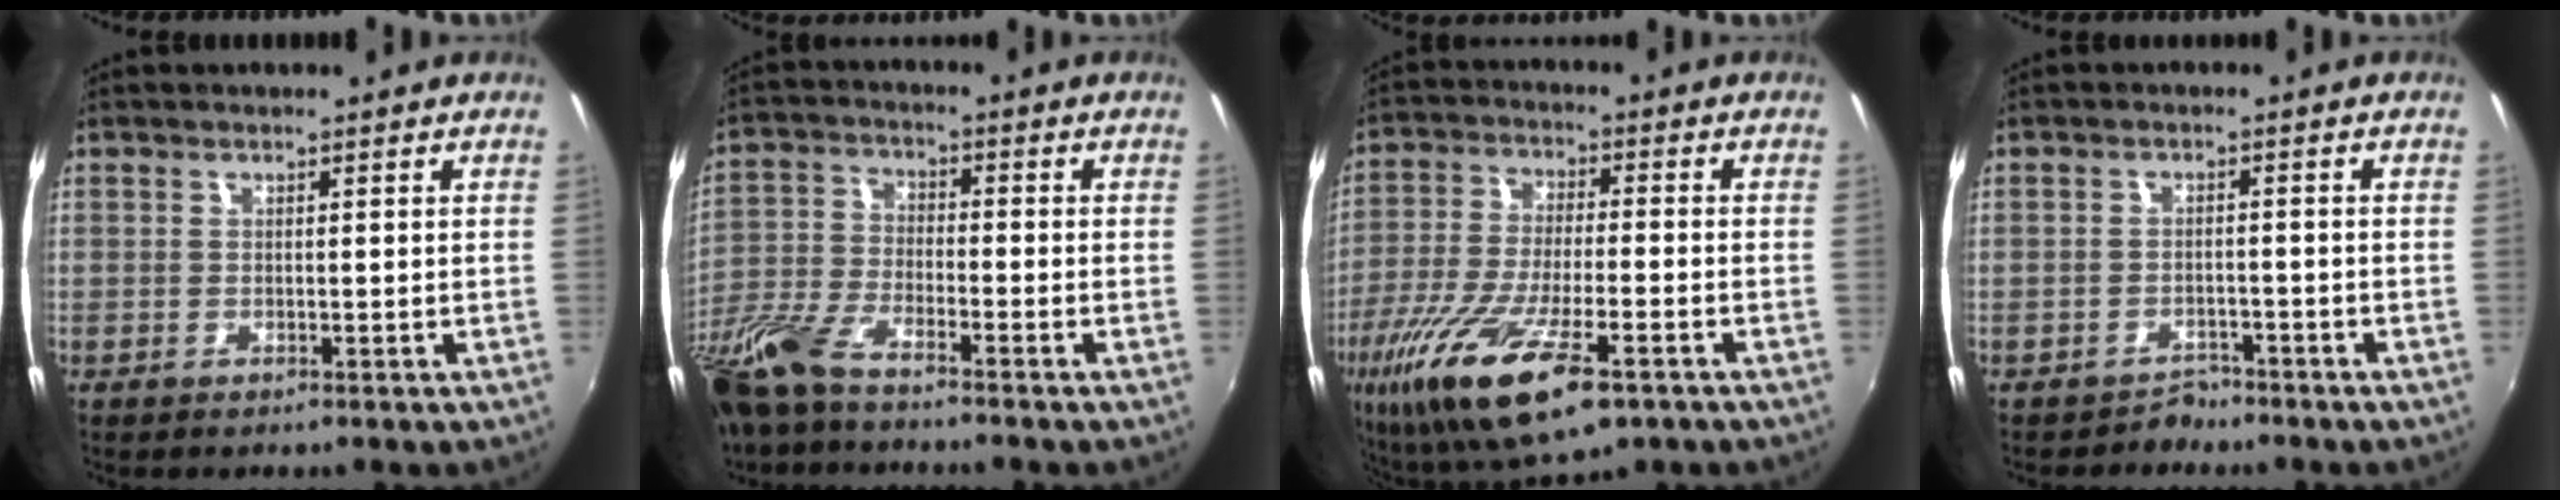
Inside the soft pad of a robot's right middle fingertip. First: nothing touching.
{"total": 12.0, "force": [-9.3, 2.7, 7.0], "torque": [-0.165, -0.020, -0.193]}
{"total": 19.8, "force": [-10.2, 6.0, 15.9], "torque": [-0.326, -0.064, -0.182]}
{"total": 2.6, "force": [-2.2, 1.3, -0.2], "torque": [0.000, 0.002, -0.036]}